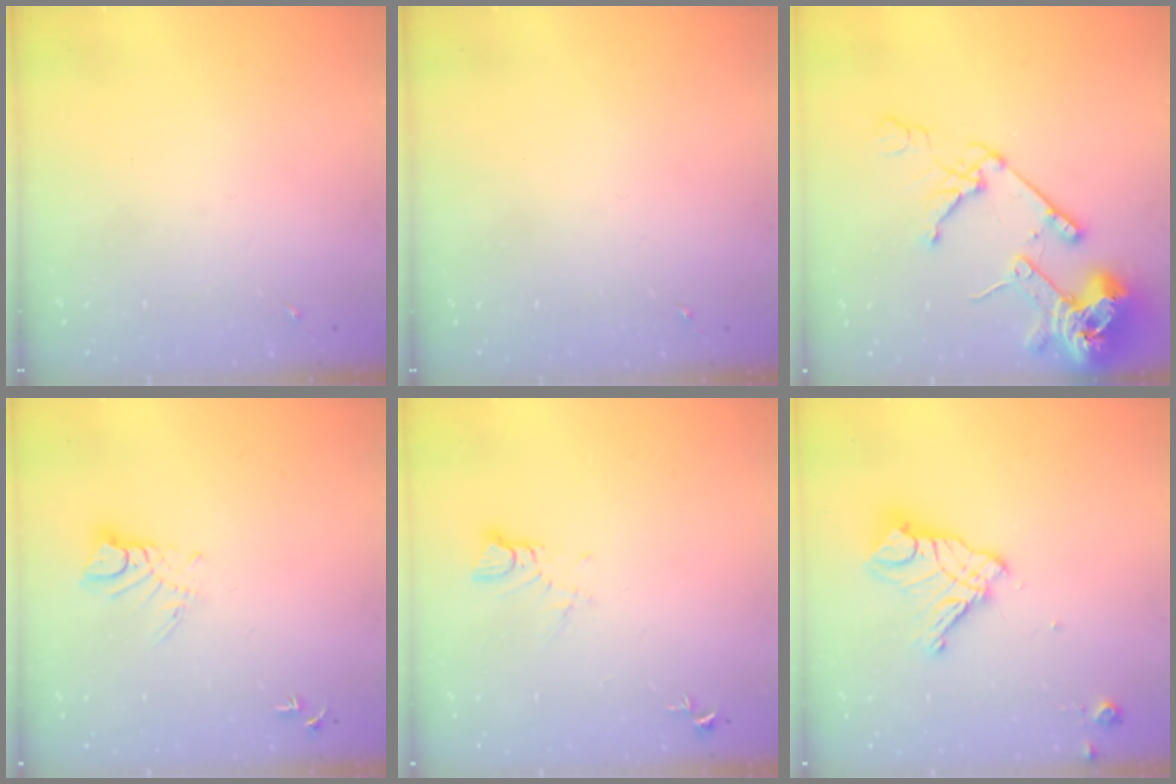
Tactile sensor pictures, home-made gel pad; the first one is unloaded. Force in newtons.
{"total": 0.0}
{"total": 18.6, "press": 18.4, "slide": 2.4}
{"total": 5.3, "press": 5.3, "slide": 0.3}
{"total": 3.5, "press": 3.5, "slide": 0.3}
{"total": 14.6, "press": 14.5, "slide": 1.4}